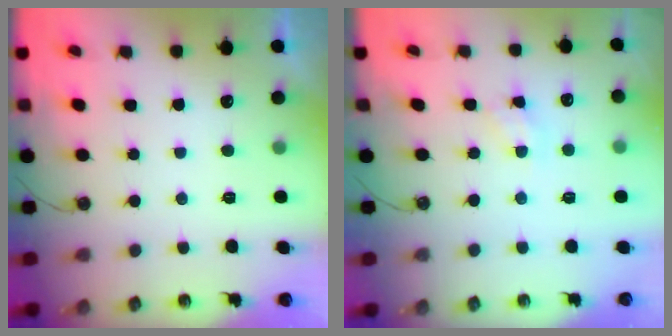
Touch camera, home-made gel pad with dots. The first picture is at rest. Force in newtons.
{"total": 3.7, "press": 3.6, "slide": 0.5}